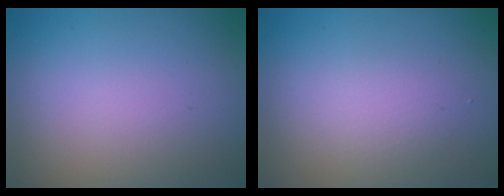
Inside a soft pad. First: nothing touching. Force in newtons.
{"total": 1.5, "press": 1.5, "slide": 0.1}